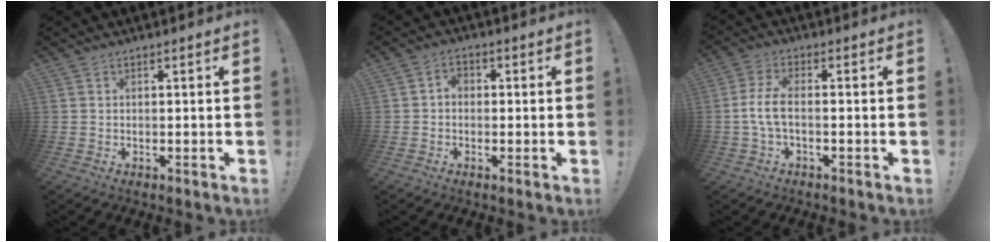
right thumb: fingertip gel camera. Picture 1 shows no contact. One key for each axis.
{"total": 2.8, "fx": -0.9, "fy": 1.9, "fz": 1.9, "tx": -0.041, "ty": 0.014, "tz": -0.016}
{"total": 6.4, "fx": -1.2, "fy": 2.4, "fz": 5.8, "tx": -0.125, "ty": -0.004, "tz": -0.023}